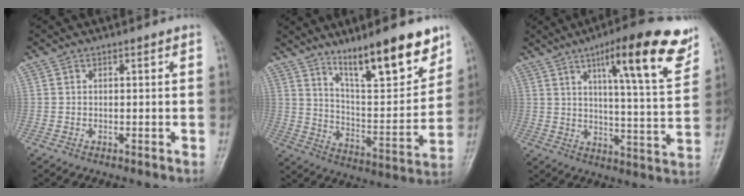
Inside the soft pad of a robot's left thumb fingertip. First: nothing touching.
{"total": 17.0, "force": [11.8, 4.0, 11.6], "torque": [-0.150, -0.075, 0.202]}
{"total": 17.9, "force": [10.1, 3.5, 14.4], "torque": [-0.182, -0.041, 0.146]}